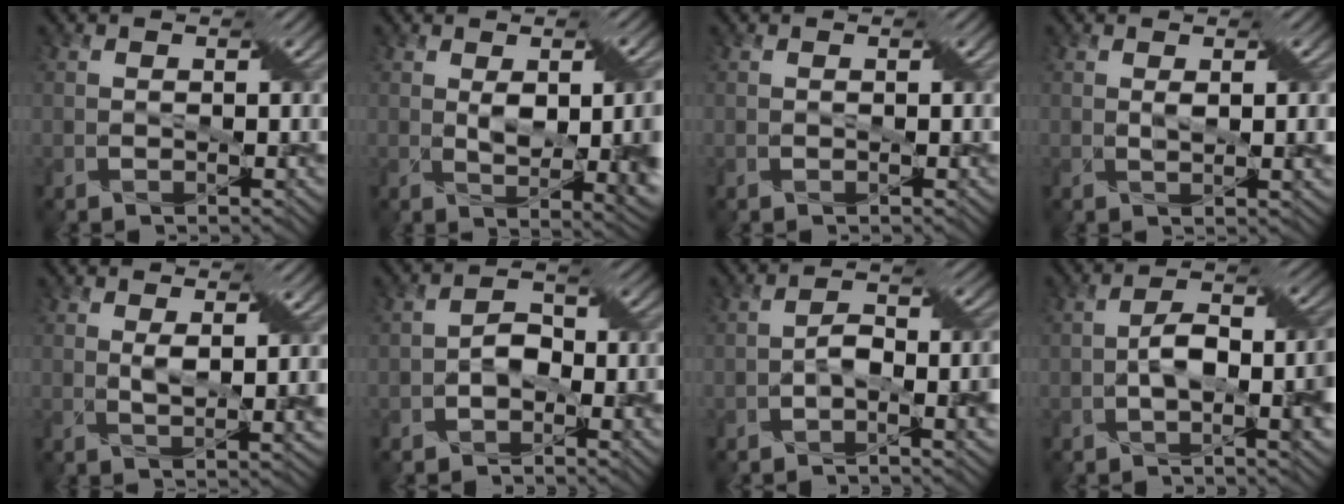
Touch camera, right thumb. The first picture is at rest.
{"total": 8.0, "force": [0.3, 3.1, 7.4], "torque": [-0.110, 0.000, 0.011]}
{"total": 0.0}
{"total": 2.1, "force": [0.6, 0.4, 2.0], "torque": [-0.036, 0.001, 0.013]}
{"total": 2.9, "force": [0.8, 0.5, 2.7], "torque": [-0.052, 0.001, 0.017]}
{"total": 3.4, "force": [-1.5, 2.1, 2.2], "torque": [-0.040, 0.009, -0.031]}
{"total": 4.9, "force": [-1.5, 1.9, 4.3], "torque": [-0.071, 0.011, -0.032]}
{"total": 8.4, "force": [-1.3, 3.3, 7.6], "torque": [-0.128, 0.010, -0.025]}